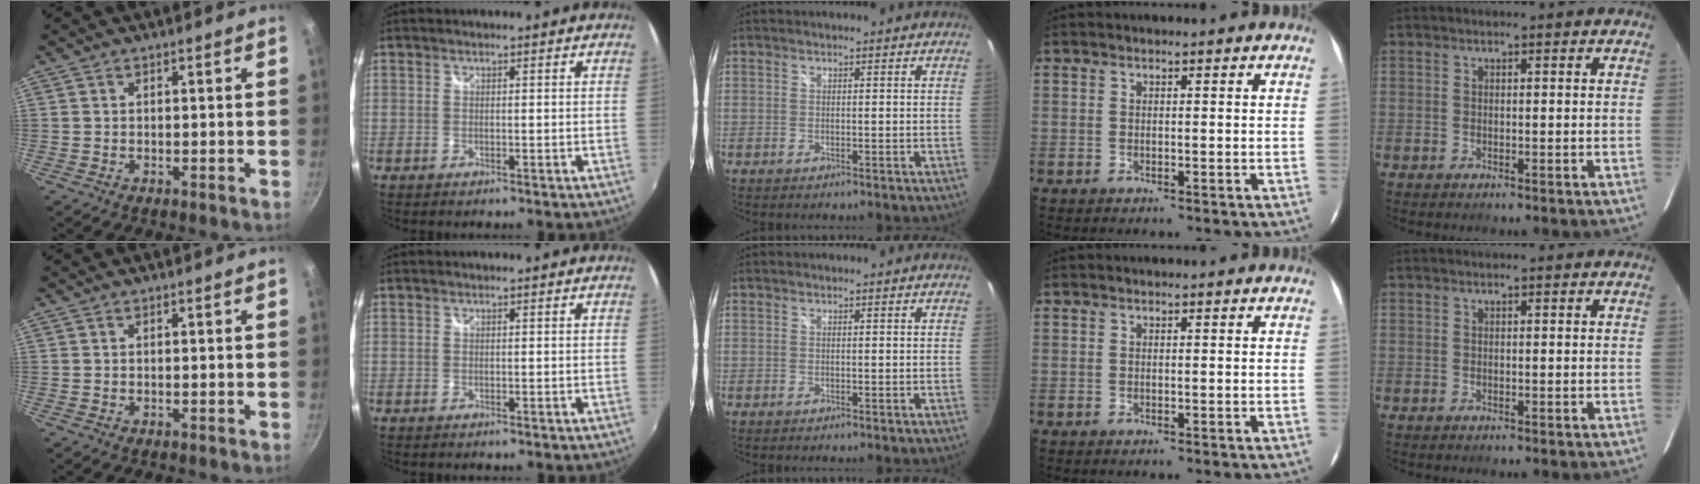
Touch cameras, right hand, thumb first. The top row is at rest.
{}